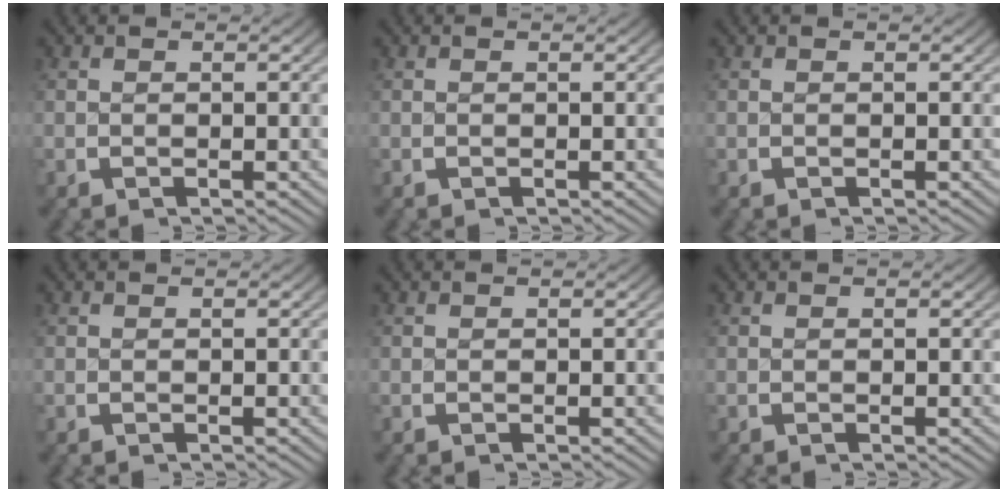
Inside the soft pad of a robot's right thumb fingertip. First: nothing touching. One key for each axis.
{"total": 0.0}
{"total": 0.0}
{"total": 0.0}
{"total": 0.0}
{"total": 0.0}